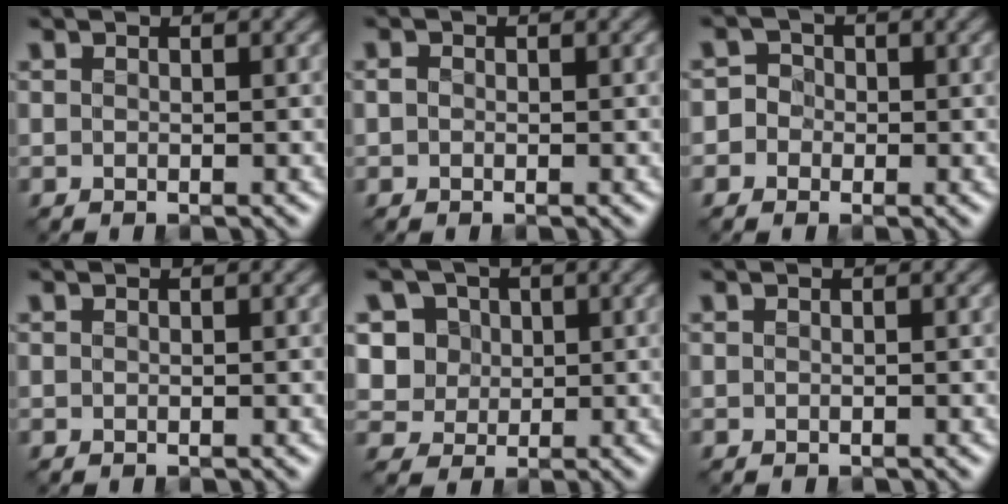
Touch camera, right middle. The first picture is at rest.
{"total": 0.7, "force": [0.0, 0.6, 0.3], "torque": [-0.005, -0.002, -0.003]}
{"total": 2.6, "force": [-0.3, 2.5, 0.7], "torque": [0.016, 0.017, -0.033]}
{"total": 0.0}
{"total": 6.4, "force": [2.4, 5.5, 2.4], "torque": [-0.038, 0.012, 0.033]}
{"total": 0.0}